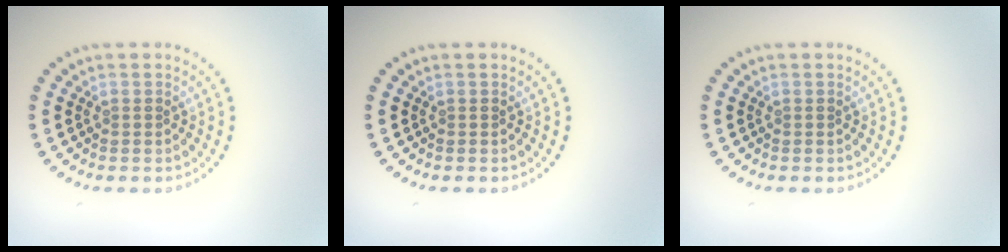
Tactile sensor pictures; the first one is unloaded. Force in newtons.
{"total": 0.0}
{"total": 0.0}